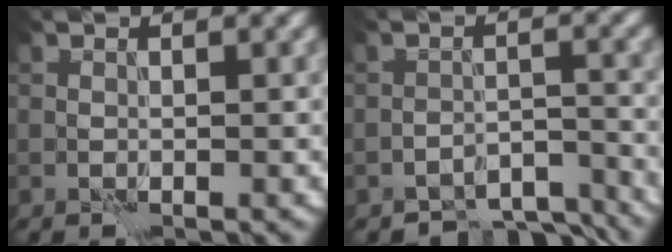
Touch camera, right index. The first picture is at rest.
{"total": 6.4, "force": [-6.0, 1.9, 1.3], "torque": [-0.006, -0.004, -0.084]}